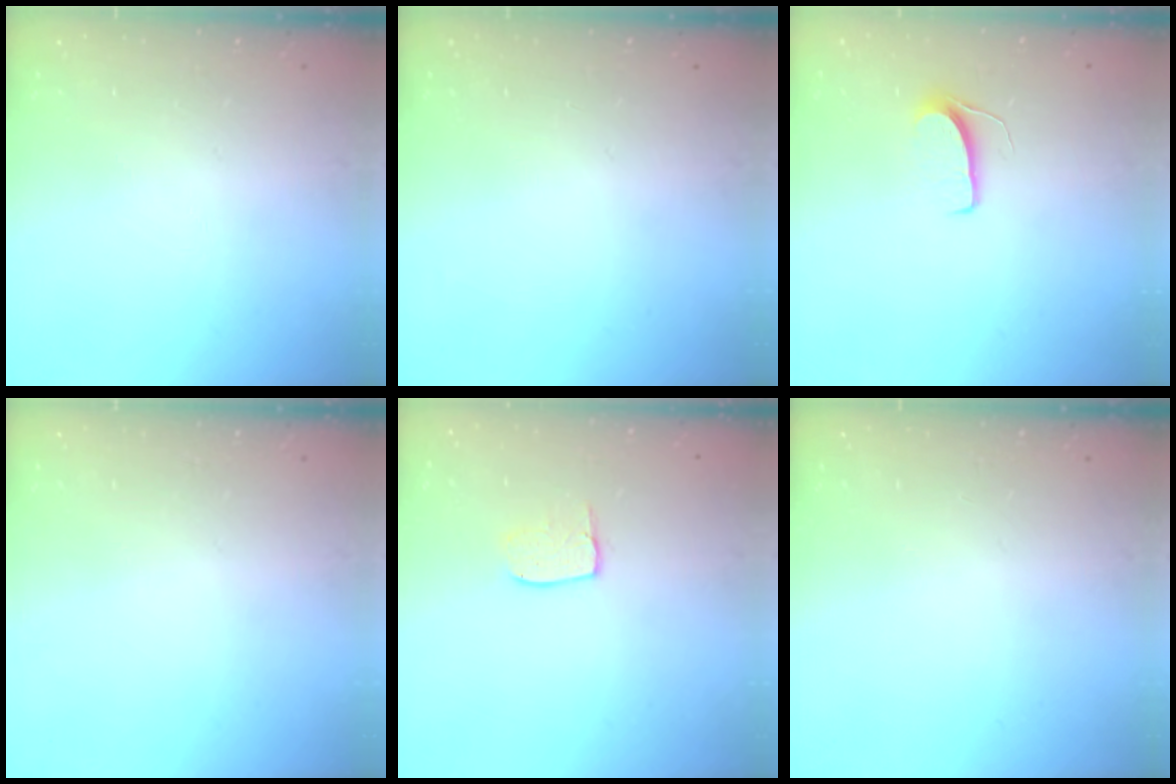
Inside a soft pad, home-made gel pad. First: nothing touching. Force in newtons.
{"total": 0.0}
{"total": 6.2, "press": 6.2, "slide": 0.5}
{"total": 0.0}
{"total": 5.6, "press": 5.6, "slide": 0.3}
{"total": 0.0}